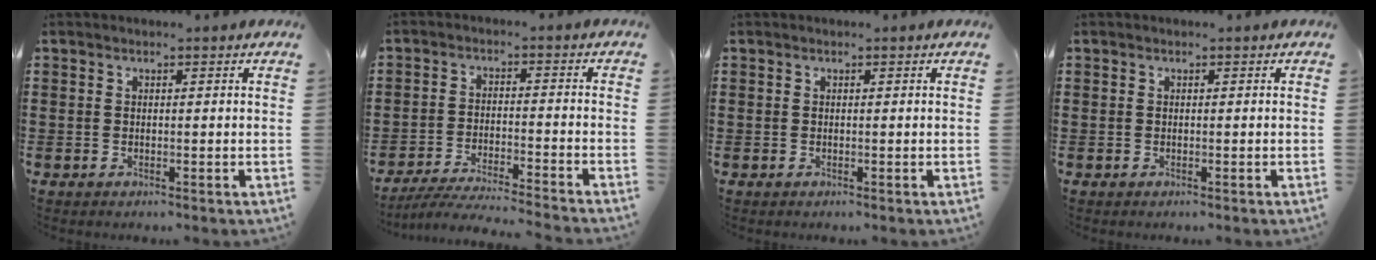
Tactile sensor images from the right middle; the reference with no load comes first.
{"total": 5.0, "force": [-4.8, -0.2, 1.5], "torque": [-0.031, -0.010, -0.095]}
{"total": 0.0}
{"total": 0.0}